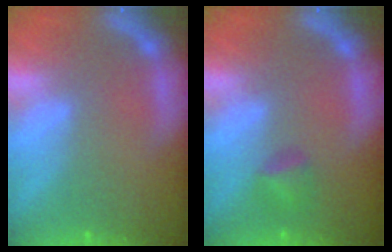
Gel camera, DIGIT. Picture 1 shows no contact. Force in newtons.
{"total": 1.9}